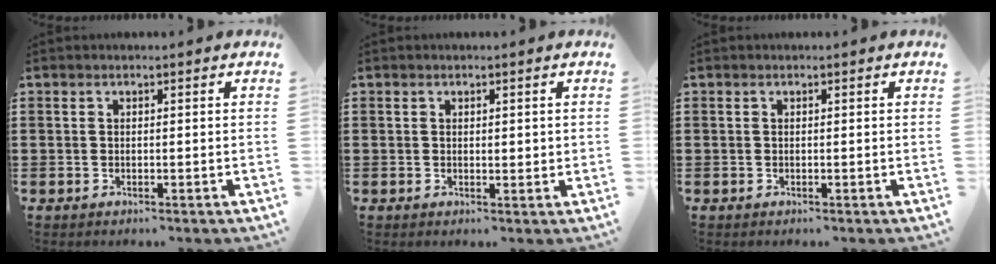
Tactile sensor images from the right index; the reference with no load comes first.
{"total": 0.8, "force": [0.3, 0.6, 0.5], "torque": [-0.010, 0.006, 0.005]}
{"total": 0.0}